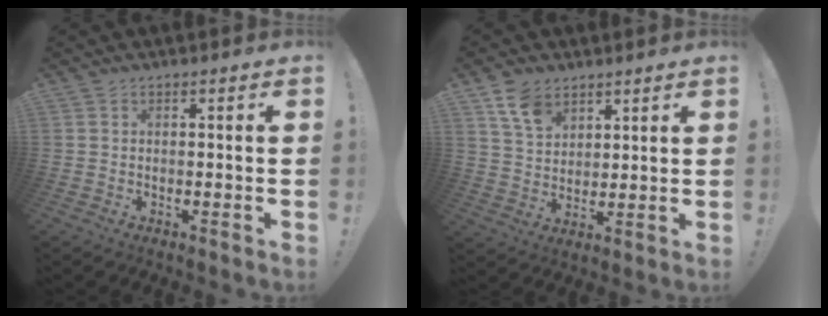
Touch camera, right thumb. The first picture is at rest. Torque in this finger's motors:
{"motor_torque": [0.65, 0.58, 0.22, -0.13, 0.00]}